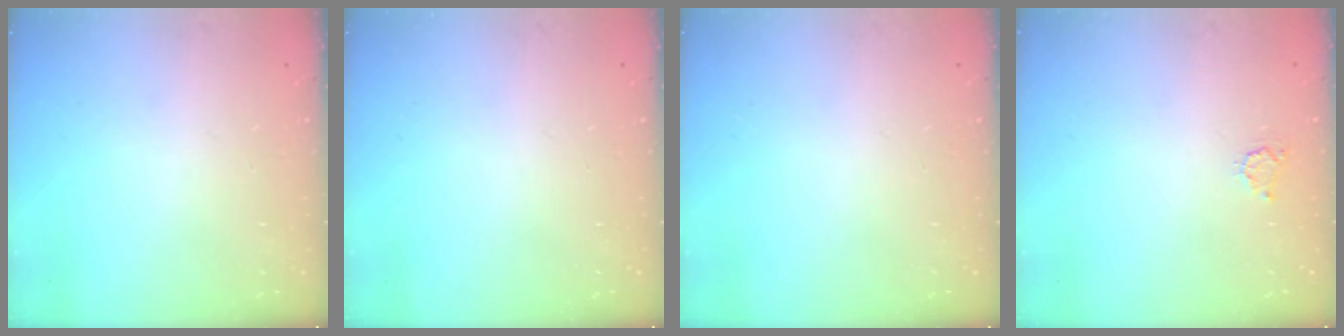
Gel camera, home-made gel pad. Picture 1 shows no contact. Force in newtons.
{"total": 0.0}
{"total": 0.0}
{"total": 3.6, "press": 3.6, "slide": 0.5}